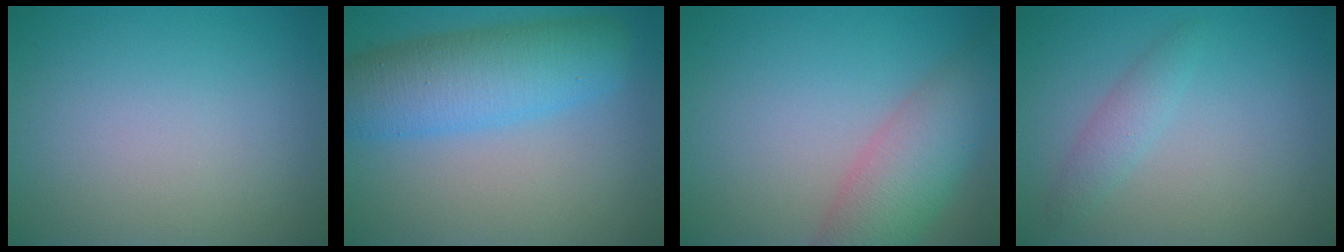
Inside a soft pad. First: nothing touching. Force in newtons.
{"total": 7.4, "press": 7.4, "slide": 0.3}
{"total": 5.7, "press": 5.7, "slide": 0.3}
{"total": 1.7, "press": 1.7, "slide": 0.0}